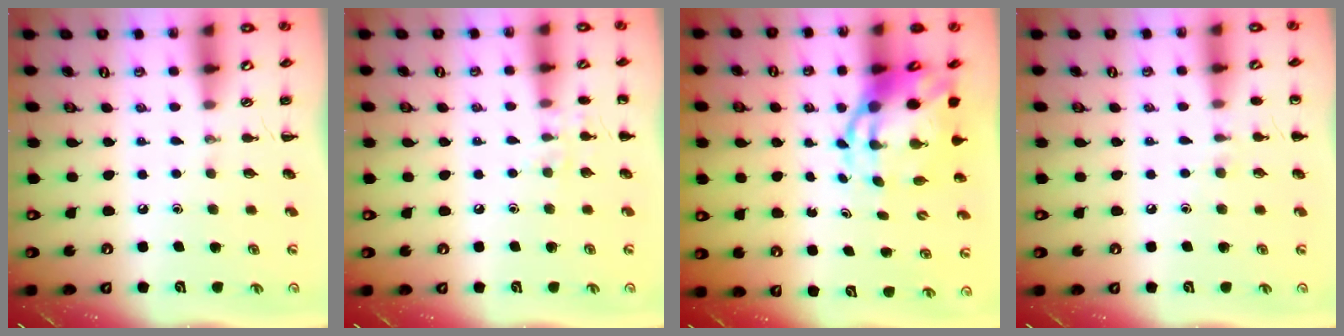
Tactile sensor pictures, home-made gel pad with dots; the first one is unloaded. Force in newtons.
{"total": 7.2, "press": 6.9, "slide": 2.1}
{"total": 7.7, "press": 7.5, "slide": 2.1}
{"total": 6.2, "press": 5.9, "slide": 1.9}